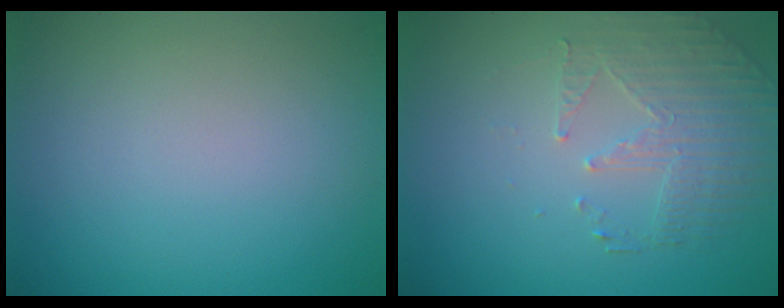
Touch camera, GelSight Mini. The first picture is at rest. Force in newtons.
{"total": 2.2, "press": 1.8, "slide": 1.2}